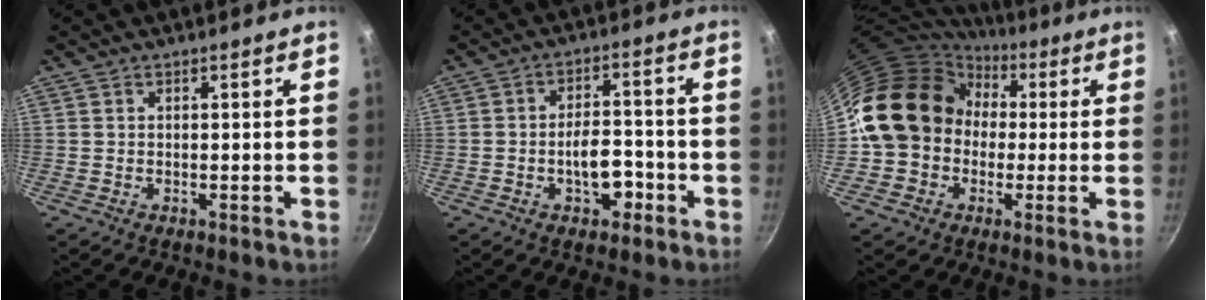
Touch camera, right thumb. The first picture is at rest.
{"total": 7.3, "force": [-2.9, 4.1, 5.3], "torque": [-0.054, 0.028, -0.046]}
{"total": 17.1, "force": [1.2, 14.5, 8.9], "torque": [-0.129, 0.046, 0.013]}